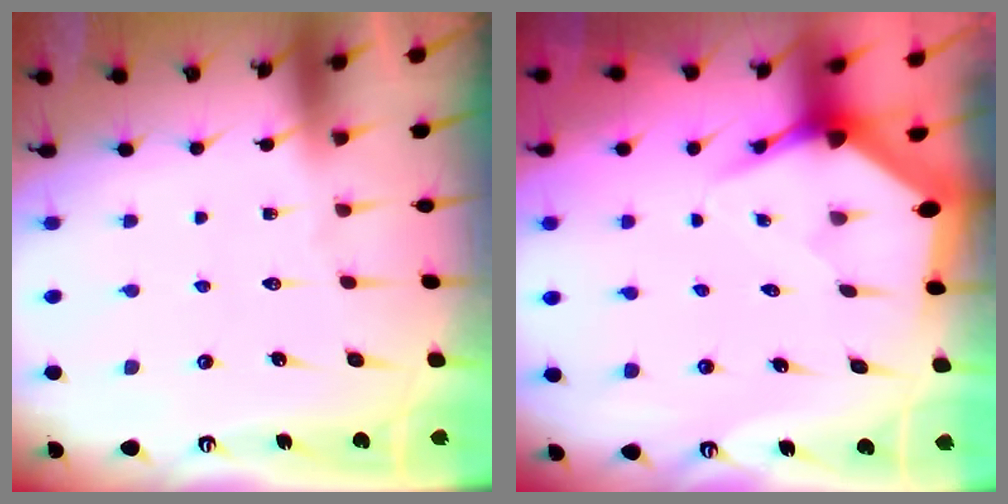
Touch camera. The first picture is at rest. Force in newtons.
{"total": 5.2, "press": 5.1, "slide": 0.3}